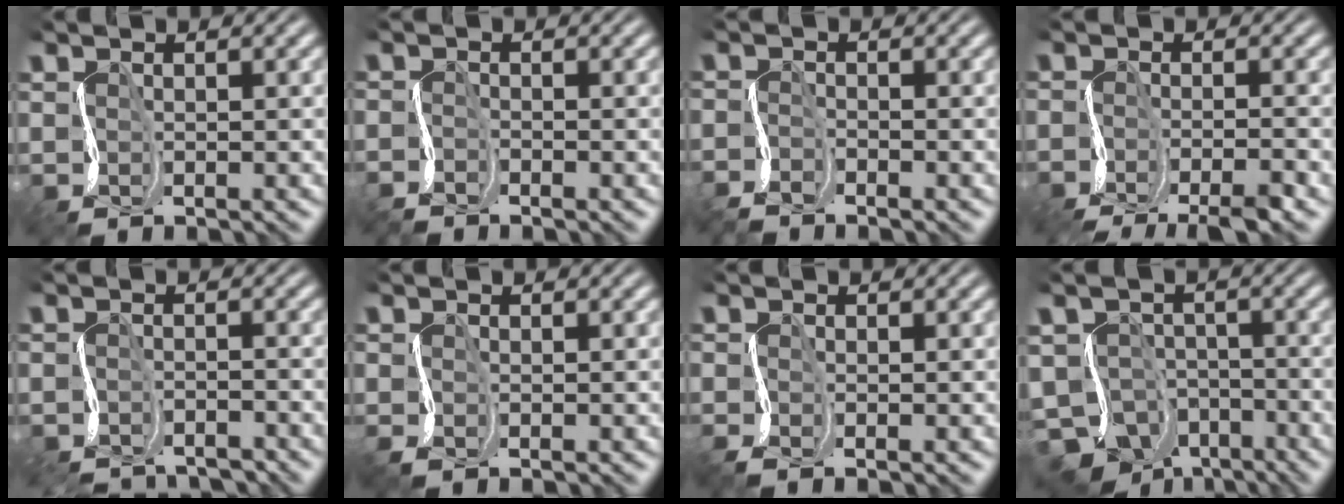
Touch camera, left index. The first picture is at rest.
{"total": 2.0, "force": [-2.0, 0.1, 0.2], "torque": [-0.011, -0.003, -0.049]}
{"total": 2.3, "force": [-2.3, 0.2, 0.3], "torque": [-0.014, -0.003, -0.056]}
{"total": 5.1, "force": [-4.1, 0.7, 3.1], "torque": [-0.043, -0.006, -0.079]}
{"total": 3.9, "force": [-3.9, 0.4, 0.1], "torque": [-0.006, -0.006, -0.070]}
{"total": 1.2, "force": [-1.0, 0.2, 0.7], "torque": [-0.021, -0.004, -0.026]}
{"total": 1.4, "force": [-1.1, 0.0, 0.8], "torque": [-0.022, -0.005, -0.032]}
{"total": 7.3, "force": [-5.0, 4.1, 3.3], "torque": [-0.054, -0.013, -0.101]}